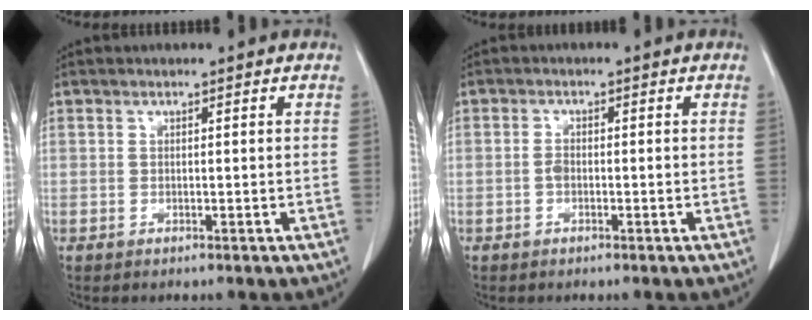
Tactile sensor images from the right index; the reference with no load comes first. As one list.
[{"total": 1.5, "force": [-0.4, 0.8, 1.3], "torque": [-0.024, 0.003, -0.006]}]